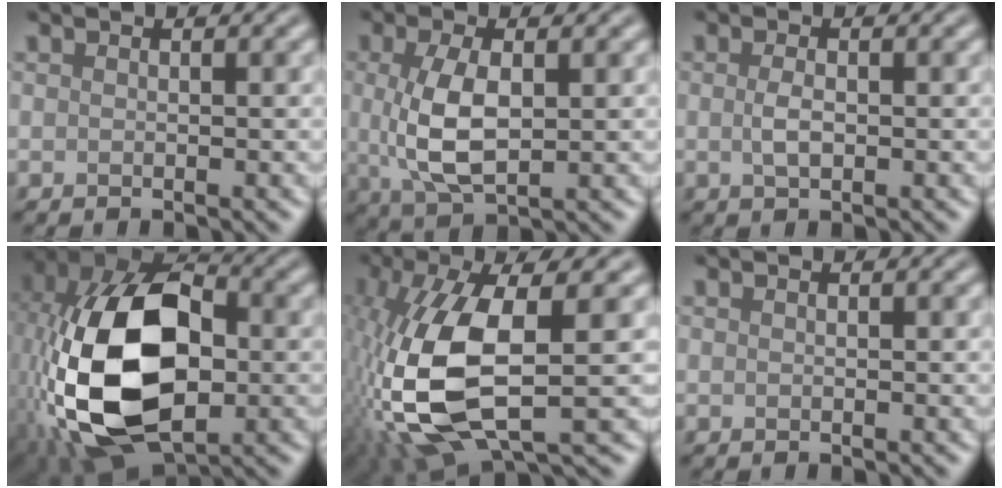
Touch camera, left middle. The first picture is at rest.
{"total": 5.4, "force": [0.4, 2.5, 4.8], "torque": [-0.114, 0.000, 0.011]}
{"total": 1.4, "force": [-0.1, 0.7, 1.3], "torque": [-0.031, 0.001, -0.002]}
{"total": 16.6, "force": [-2.4, 10.1, 13.0], "torque": [-0.275, 0.006, -0.053]}
{"total": 12.1, "force": [-1.9, 4.9, 10.9], "torque": [-0.256, -0.012, -0.035]}
{"total": 0.0}